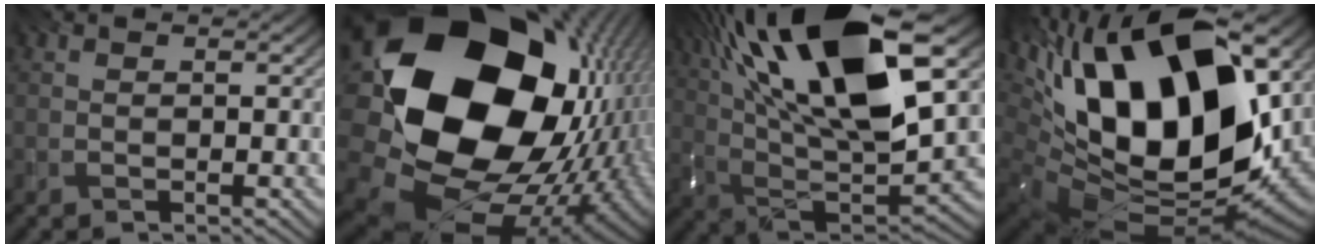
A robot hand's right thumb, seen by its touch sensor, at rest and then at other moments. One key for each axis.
{"total": 23.0, "fx": 3.3, "fy": 17.7, "fz": 14.2, "tx": -0.313, "ty": -0.056, "tz": 0.099}
{"total": 20.4, "fx": 8.1, "fy": 7.9, "fz": 17.0, "tx": -0.334, "ty": 0.045, "tz": 0.128}
{"total": 21.8, "fx": 4.7, "fy": 11.8, "fz": 17.8, "tx": -0.377, "ty": 0.010, "tz": 0.080}